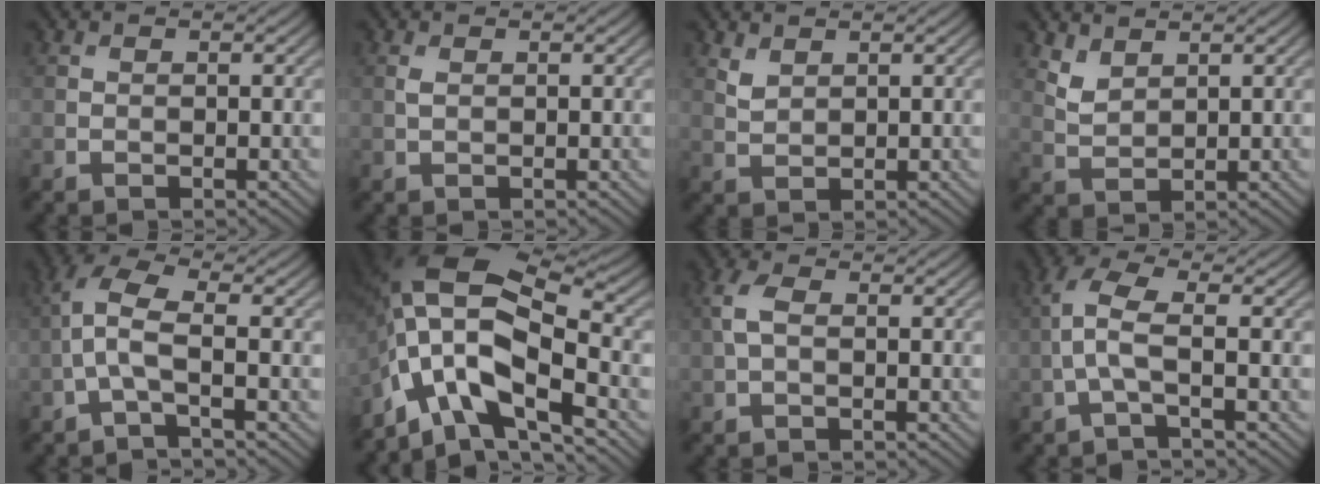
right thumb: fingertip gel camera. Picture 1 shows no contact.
{"total": 0.8, "force": [0.2, 0.4, 0.6], "torque": [-0.019, 0.001, 0.006]}
{"total": 1.8, "force": [1.4, 0.9, 0.8], "torque": [-0.025, -0.002, 0.034]}
{"total": 2.9, "force": [2.2, 1.3, 1.3], "torque": [-0.038, -0.004, 0.053]}
{"total": 5.0, "force": [-1.1, 1.4, 4.7], "torque": [-0.105, 0.016, -0.036]}
{"total": 14.1, "force": [-6.0, 6.8, 10.8], "torque": [-0.217, -0.012, -0.113]}
{"total": 2.9, "force": [0.3, 1.6, 2.4], "torque": [-0.065, 0.007, 0.001]}
{"total": 4.3, "force": [-0.8, 1.0, 4.1], "torque": [-0.093, 0.016, -0.028]}